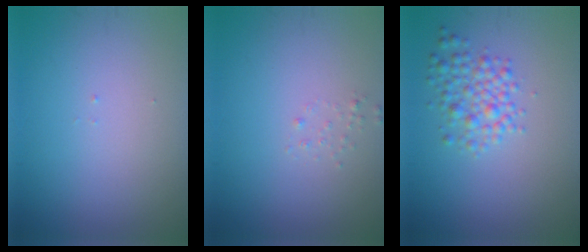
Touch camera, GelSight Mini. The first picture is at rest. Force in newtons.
{"total": 0.6, "press": 0.6, "slide": 0.1}
{"total": 3.0, "press": 3.0, "slide": 0.1}